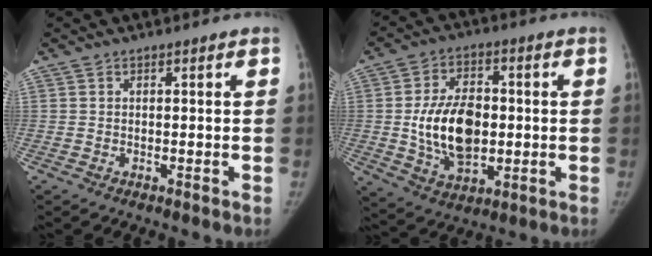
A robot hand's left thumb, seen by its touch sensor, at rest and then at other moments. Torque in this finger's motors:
{"motor_torque": [0.75, 1.61, 0.94, -0.74, 0.17]}